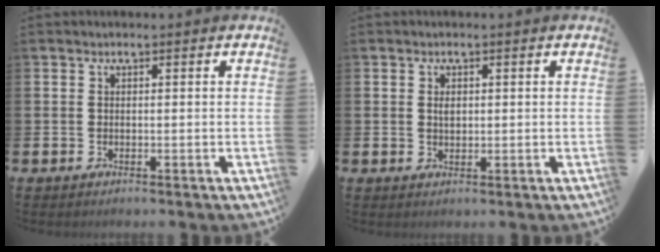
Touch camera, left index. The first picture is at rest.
{"total": 1.3, "force": [0.5, 0.8, 0.9], "torque": [-0.001, -0.002, 0.005]}